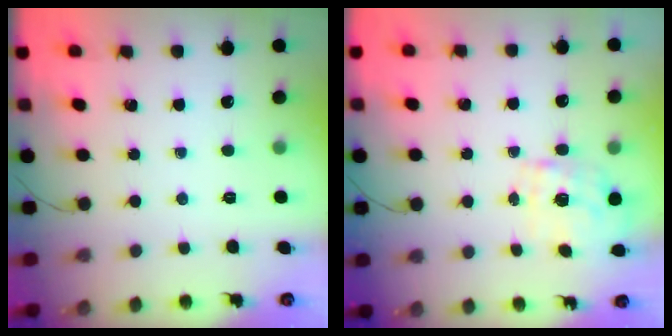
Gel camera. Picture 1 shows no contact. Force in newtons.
{"total": 2.2, "press": 2.2, "slide": 0.4}